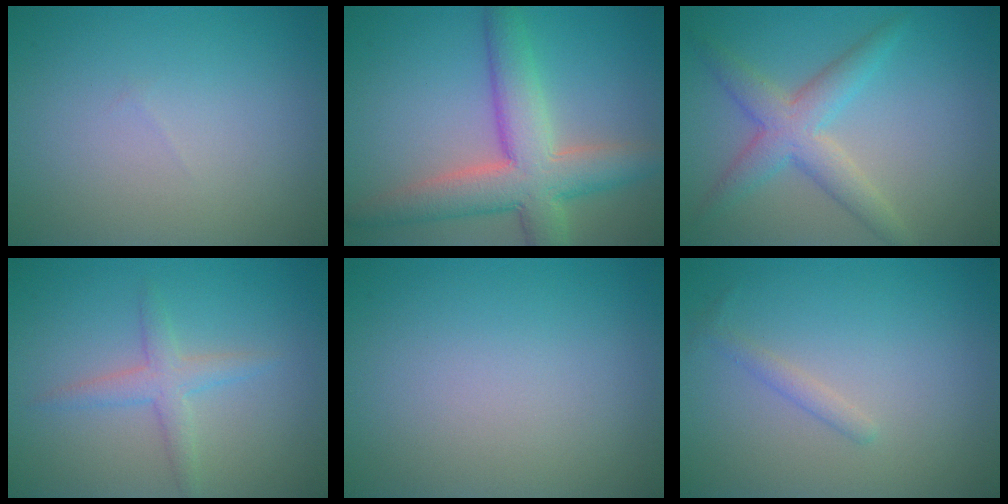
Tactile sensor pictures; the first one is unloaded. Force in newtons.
{"total": 7.5, "press": 7.5, "slide": 0.4}
{"total": 4.2, "press": 4.2, "slide": 0.2}
{"total": 2.3, "press": 2.3, "slide": 0.1}
{"total": 0.0}
{"total": 1.1, "press": 1.1, "slide": 0.1}